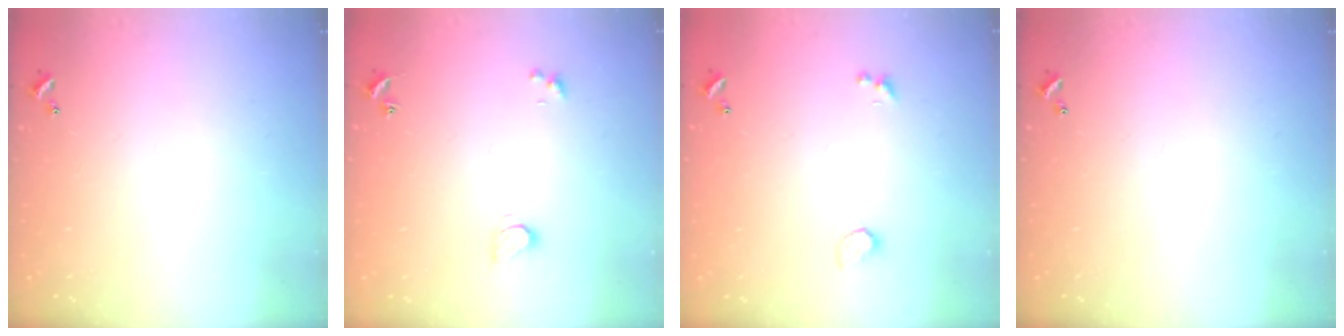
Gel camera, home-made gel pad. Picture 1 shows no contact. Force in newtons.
{"total": 1.5, "press": 1.4, "slide": 0.4}
{"total": 1.0, "press": 0.8, "slide": 0.5}
{"total": 0.0}